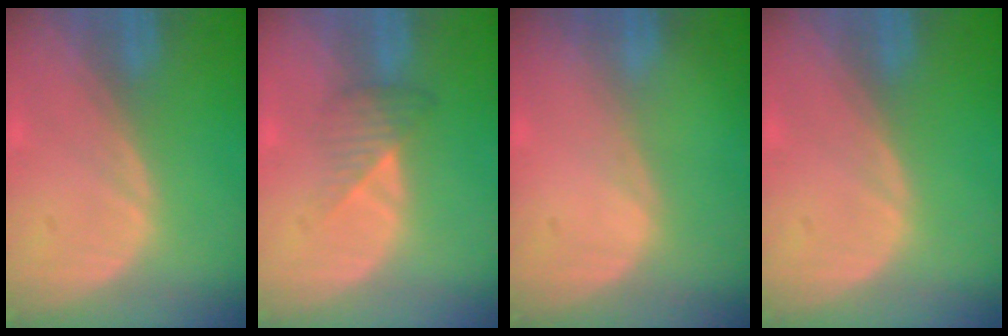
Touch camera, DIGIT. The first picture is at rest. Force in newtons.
{"total": 3.3, "press": 3.1, "slide": 1.1}
{"total": 0.0}
{"total": 0.0}